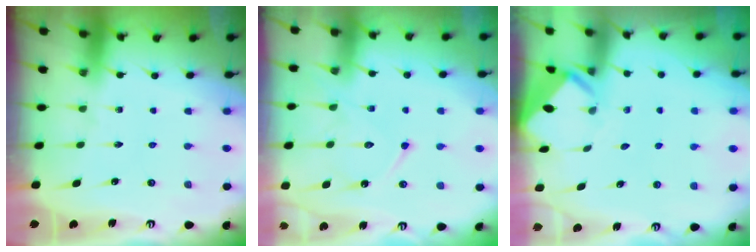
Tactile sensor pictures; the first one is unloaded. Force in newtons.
{"total": 11.5, "press": 11.5, "slide": 0.3}
{"total": 3.0, "press": 3.0, "slide": 0.1}